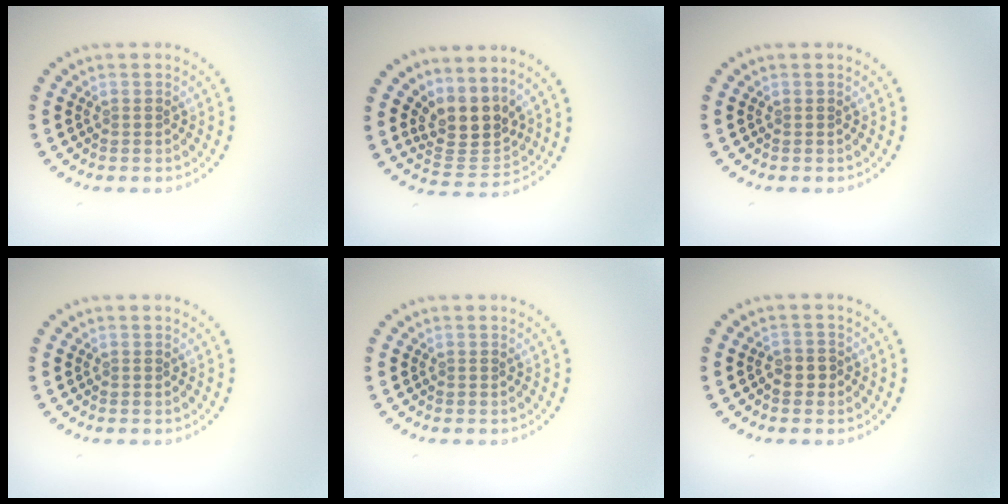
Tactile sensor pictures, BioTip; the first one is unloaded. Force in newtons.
{"total": 3.9, "press": 3.0, "slide": 2.6}
{"total": 0.0}
{"total": 0.0}
{"total": 0.0}
{"total": 1.0, "press": 0.9, "slide": 0.4}